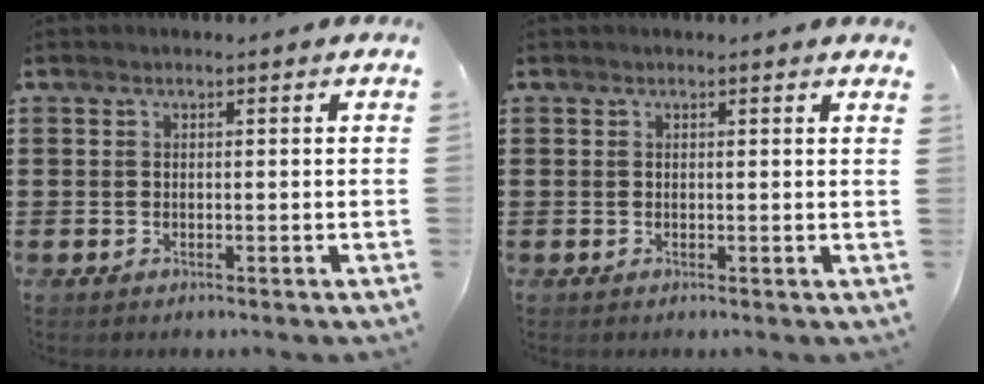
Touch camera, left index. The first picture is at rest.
{"total": 0.5, "force": [0.4, -0.1, 0.3], "torque": [-0.007, -0.002, 0.008]}